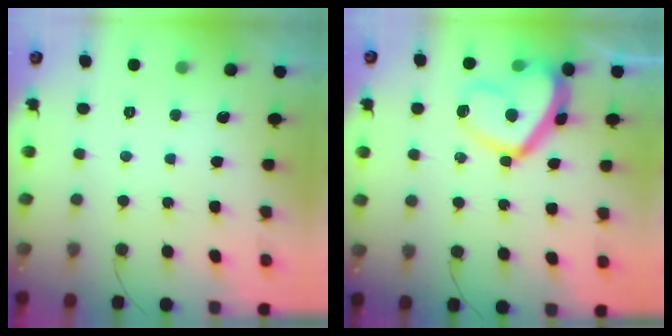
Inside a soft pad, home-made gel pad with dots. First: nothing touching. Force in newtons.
{"total": 14.5, "press": 14.5, "slide": 1.2}